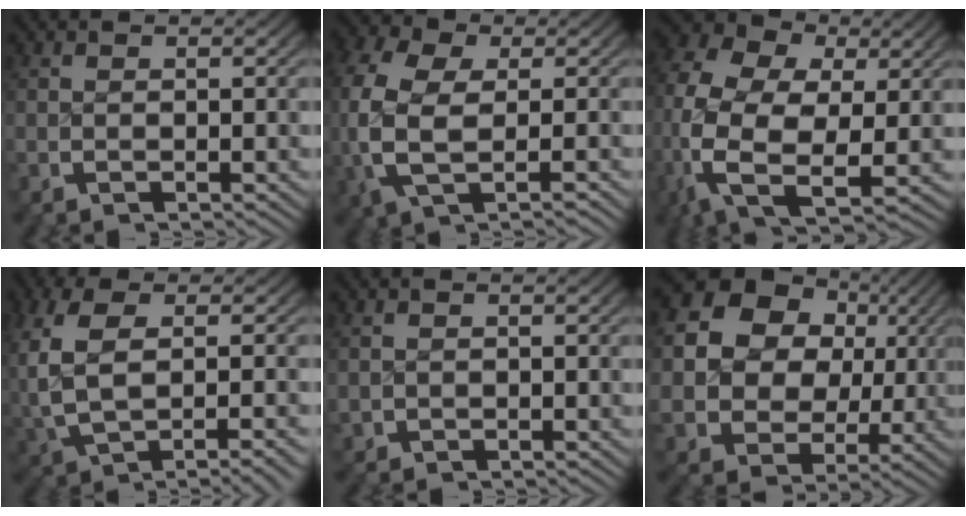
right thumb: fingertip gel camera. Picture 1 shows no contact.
{"total": 8.2, "force": [-0.2, 5.5, 6.1], "torque": [-0.165, -0.029, 0.008]}
{"total": 14.6, "force": [-0.8, 10.5, 10.1], "torque": [-0.244, -0.062, -0.001]}
{"total": 7.1, "force": [-0.8, 3.5, 6.1], "torque": [-0.145, -0.016, 0.006]}
{"total": 0.7, "force": [0.1, 0.7, 0.0], "torque": [0.001, -0.006, 0.009]}
{"total": 13.6, "force": [2.1, 10.7, 8.0], "torque": [-0.186, -0.029, 0.039]}